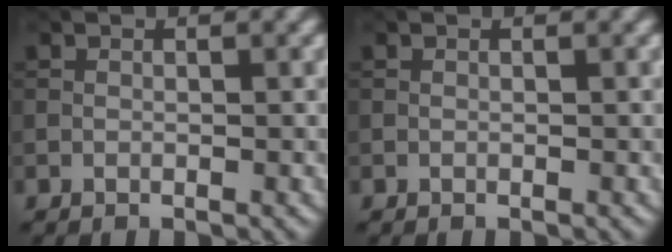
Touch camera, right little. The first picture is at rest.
{"total": 0.0}